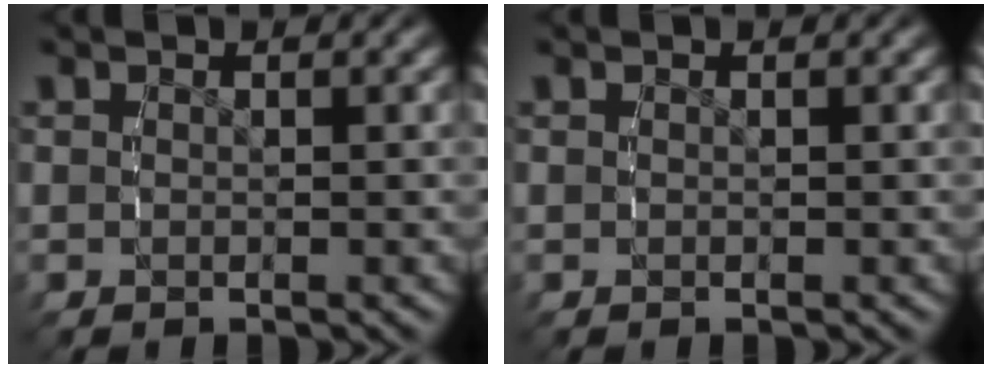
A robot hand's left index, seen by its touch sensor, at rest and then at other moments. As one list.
[{"total": 0.0}]